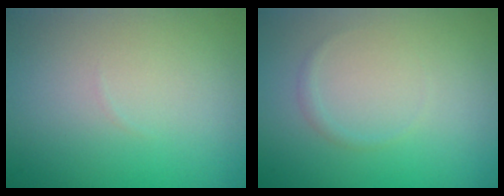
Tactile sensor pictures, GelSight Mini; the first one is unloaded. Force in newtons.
{"total": 0.6, "press": 0.6, "slide": 0.0}